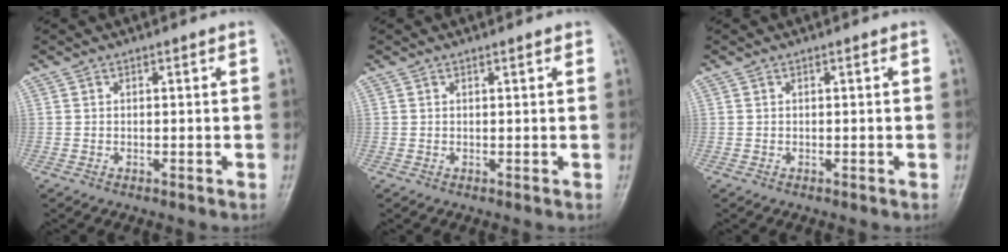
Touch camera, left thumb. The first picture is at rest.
{"total": 0.8, "force": [0.6, 0.2, 0.5], "torque": [-0.006, -0.001, 0.006]}
{"total": 0.0}